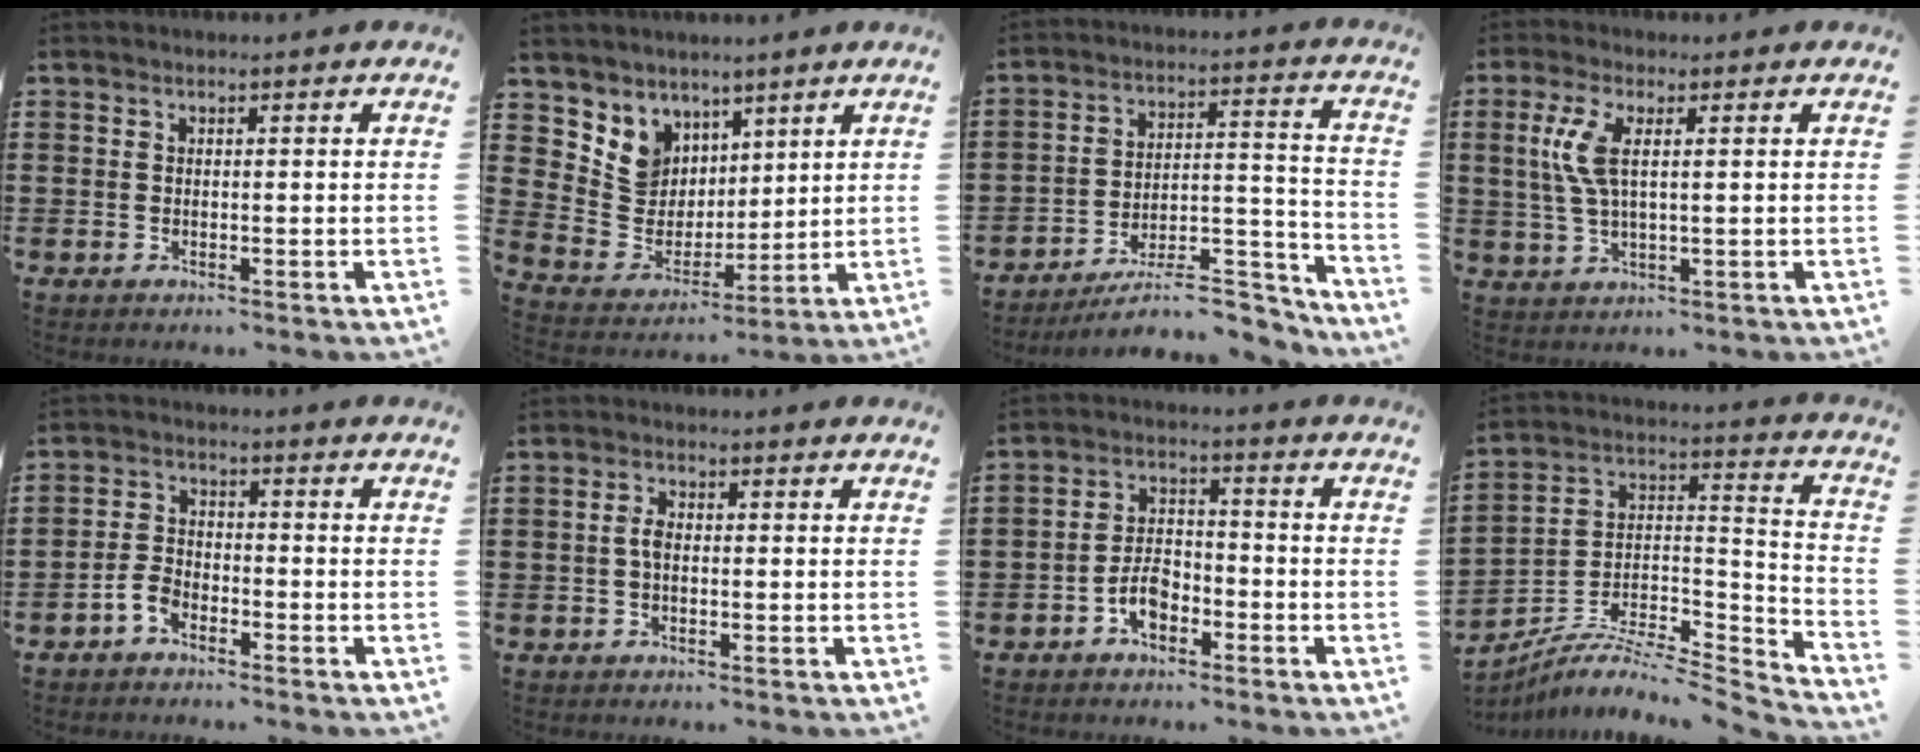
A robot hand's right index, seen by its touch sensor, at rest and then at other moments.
{"total": 7.5, "force": [4.2, 6.2, 0.7], "torque": [-0.061, -0.032, 0.083]}
{"total": 10.6, "force": [-8.7, 2.5, 5.4], "torque": [-0.067, 0.032, -0.161]}
{"total": 5.5, "force": [1.2, 1.8, 5.1], "torque": [-0.124, -0.003, 0.012]}
{"total": 3.3, "force": [-2.4, 1.6, 1.6], "torque": [-0.048, 0.003, -0.053]}
{"total": 2.2, "force": [-0.3, 1.0, 1.9], "torque": [-0.046, -0.001, -0.008]}
{"total": 5.0, "force": [-2.7, 2.7, 3.2], "torque": [-0.068, 0.006, -0.053]}
{"total": 5.9, "force": [-4.9, 2.1, 2.5], "torque": [-0.061, -0.014, -0.102]}